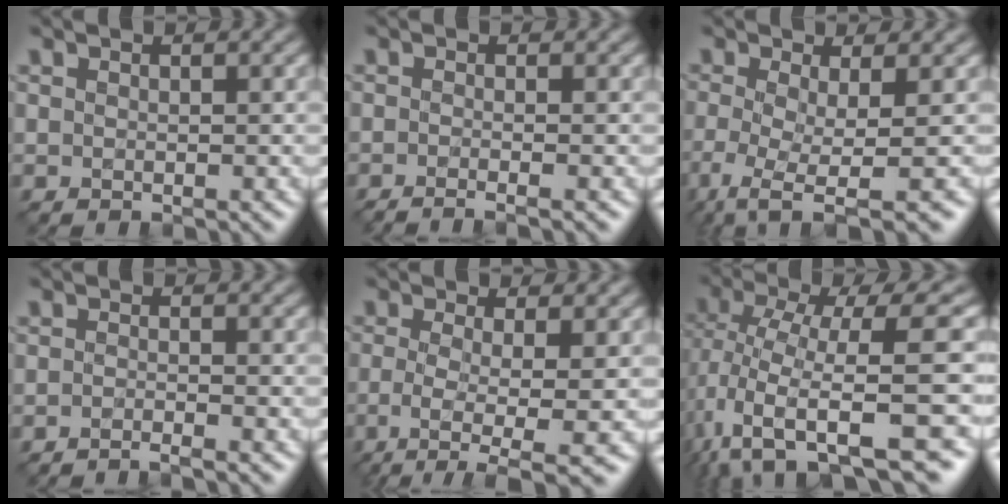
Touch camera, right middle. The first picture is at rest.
{"total": 2.5, "force": [-1.2, 0.8, 2.0], "torque": [-0.012, -0.009, -0.031]}
{"total": 5.2, "force": [-2.2, 1.1, 4.6], "torque": [-0.084, -0.011, -0.051]}
{"total": 1.6, "force": [-1.2, 0.3, 1.1], "torque": [-0.004, -0.005, -0.032]}
{"total": 5.3, "force": [-1.7, 1.2, 4.9], "torque": [-0.087, -0.010, -0.034]}
{"total": 11.1, "force": [-3.0, 4.2, 9.8], "torque": [-0.178, 0.000, -0.041]}